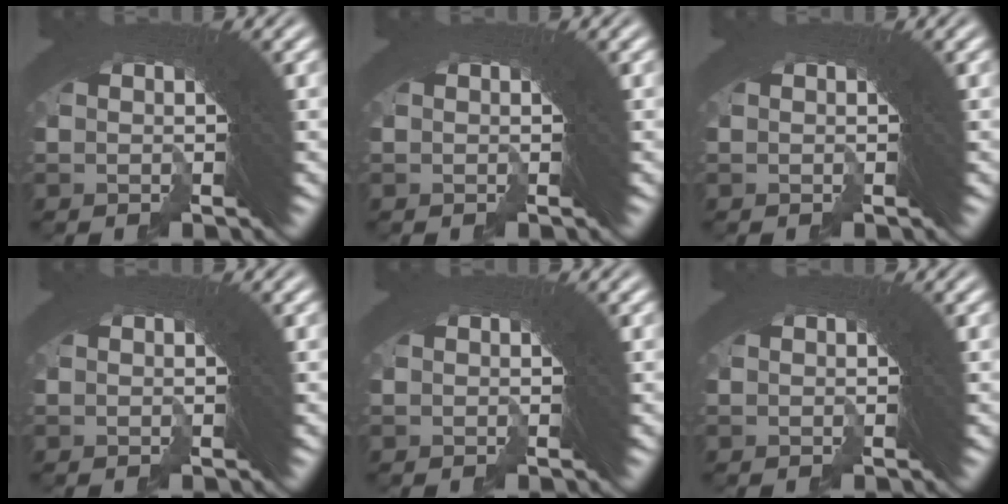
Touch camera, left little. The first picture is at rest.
{"total": 0.0}
{"total": 0.0}
{"total": 0.0}
{"total": 0.0}
{"total": 0.0}